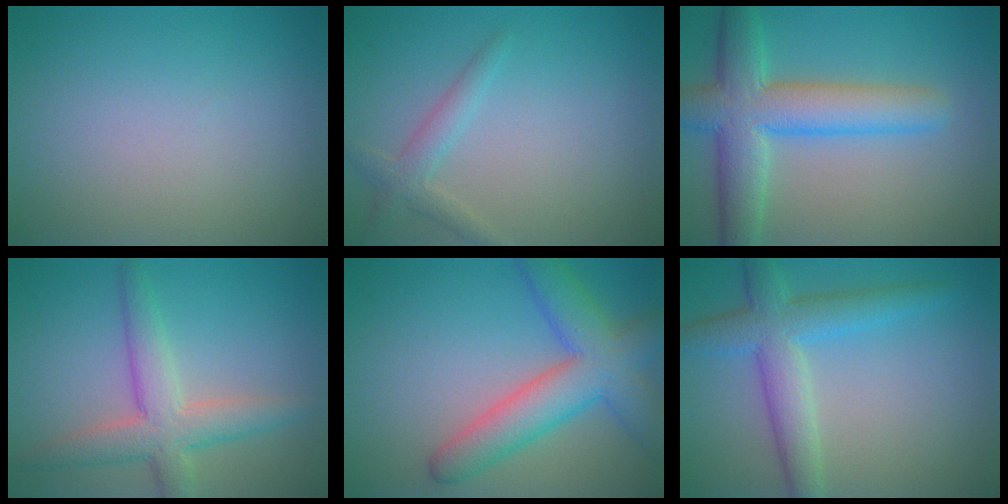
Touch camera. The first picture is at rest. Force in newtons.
{"total": 2.0, "press": 2.0, "slide": 0.1}
{"total": 7.7, "press": 7.7, "slide": 0.3}
{"total": 4.8, "press": 4.8, "slide": 0.1}
{"total": 7.0, "press": 7.0, "slide": 0.4}
{"total": 5.1, "press": 5.1, "slide": 0.1}